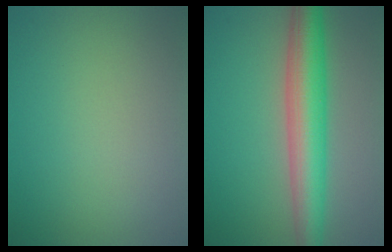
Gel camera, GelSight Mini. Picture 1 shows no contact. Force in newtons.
{"total": 6.9, "press": 6.8, "slide": 0.3}